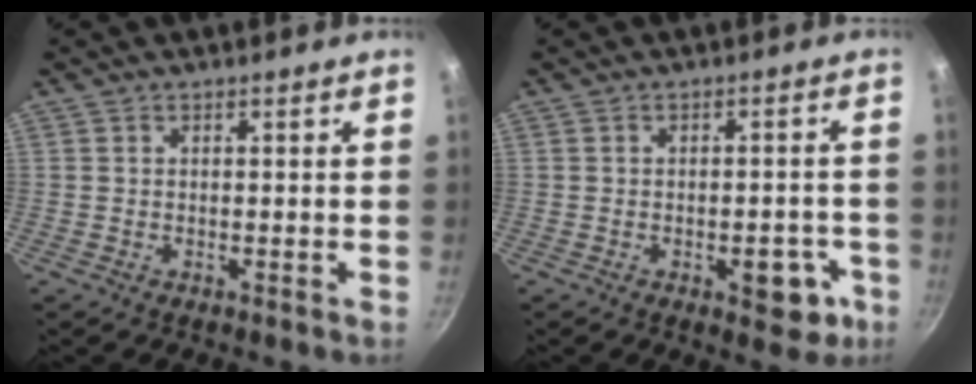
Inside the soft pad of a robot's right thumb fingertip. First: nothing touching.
{"total": 7.0, "force": [-2.7, 3.6, 5.3], "torque": [-0.040, 0.017, -0.028]}